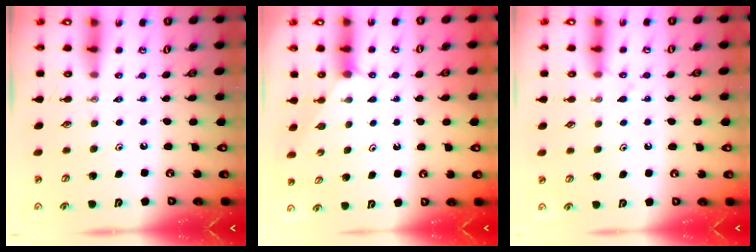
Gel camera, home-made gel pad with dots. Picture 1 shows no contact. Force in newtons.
{"total": 1.8, "press": 1.8, "slide": 0.2}
{"total": 6.0, "press": 6.0, "slide": 0.7}